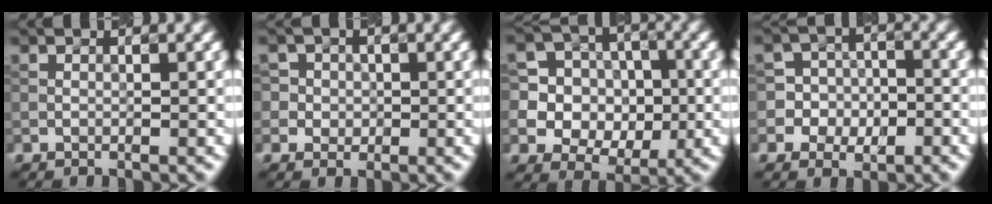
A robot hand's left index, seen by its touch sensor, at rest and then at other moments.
{"total": 4.0, "force": [1.2, 3.6, 1.3], "torque": [-0.016, 0.026, 0.008]}
{"total": 11.3, "force": [-0.2, 10.6, 4.0], "torque": [-0.131, 0.036, -0.008]}
{"total": 5.2, "force": [-1.8, 4.7, 1.0], "torque": [-0.011, 0.023, -0.053]}